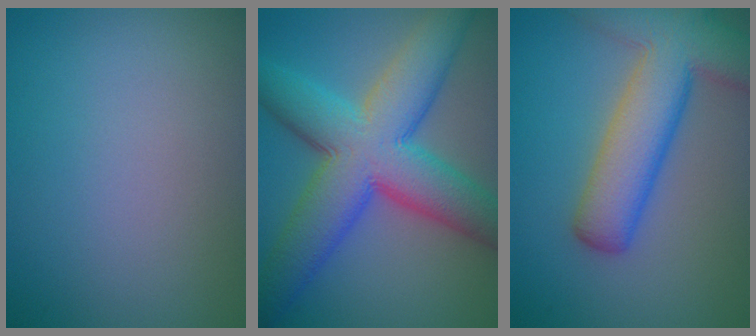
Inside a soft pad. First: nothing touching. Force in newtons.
{"total": 11.7, "press": 11.7, "slide": 0.2}
{"total": 8.9, "press": 8.9, "slide": 0.7}